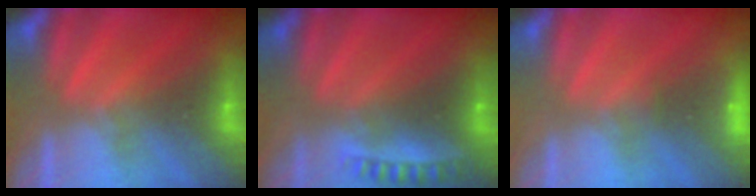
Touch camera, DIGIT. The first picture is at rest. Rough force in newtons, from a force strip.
{"total": 2.6}
{"total": 1.9}